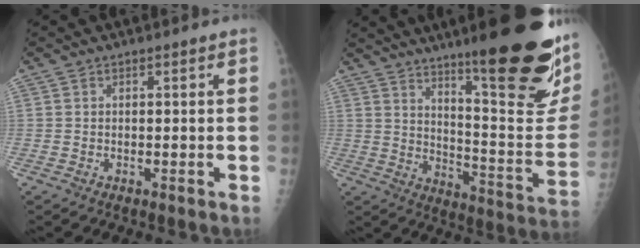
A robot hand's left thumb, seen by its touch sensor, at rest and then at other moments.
{"total": 28.1, "force": [16.9, 5.6, 21.8], "torque": [-0.250, -0.085, 0.248]}